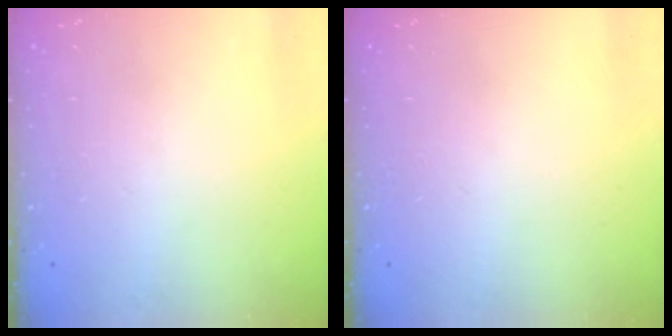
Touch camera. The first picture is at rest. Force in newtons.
{"total": 0.0}